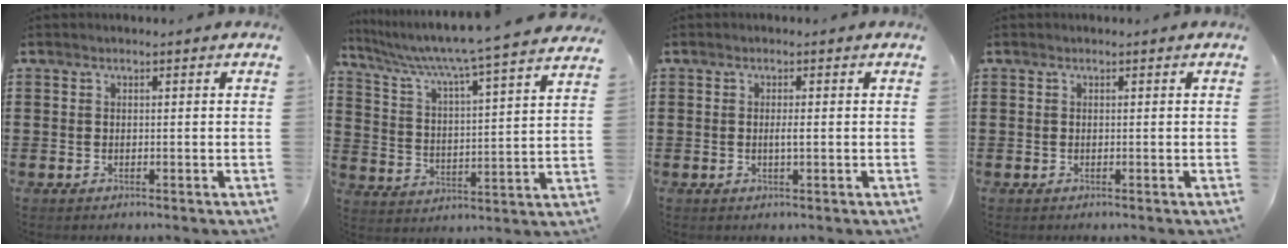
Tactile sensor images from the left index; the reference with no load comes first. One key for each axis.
{"total": 6.5, "fx": 5.6, "fy": -1.0, "fz": 3.1, "tx": -0.086, "ty": -0.054, "tz": 0.085}
{"total": 1.4, "fx": -0.1, "fy": 0.1, "fz": 1.4, "tx": -0.026, "ty": -0.004, "tz": -0.002}
{"total": 0.0}